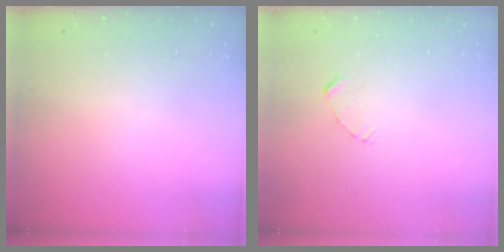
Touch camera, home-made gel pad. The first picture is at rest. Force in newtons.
{"total": 2.7, "press": 2.7, "slide": 0.3}